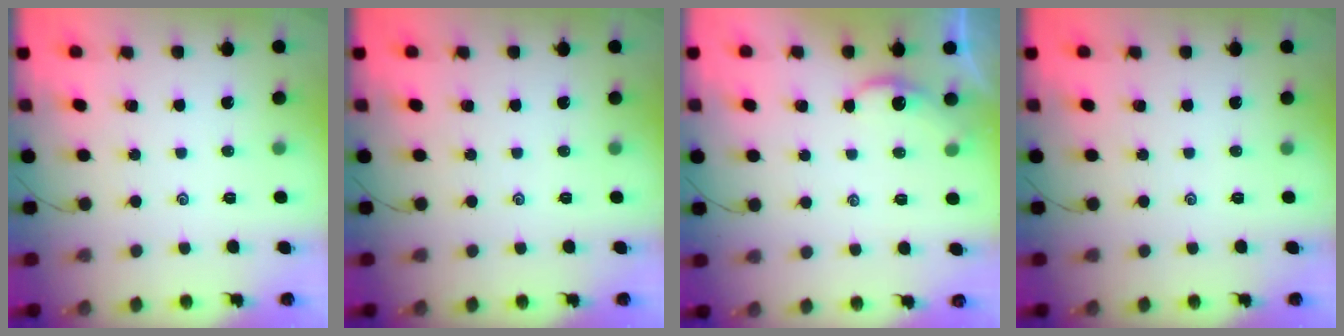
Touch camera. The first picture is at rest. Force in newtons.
{"total": 0.0}
{"total": 1.6, "press": 1.5, "slide": 0.2}
{"total": 0.0}